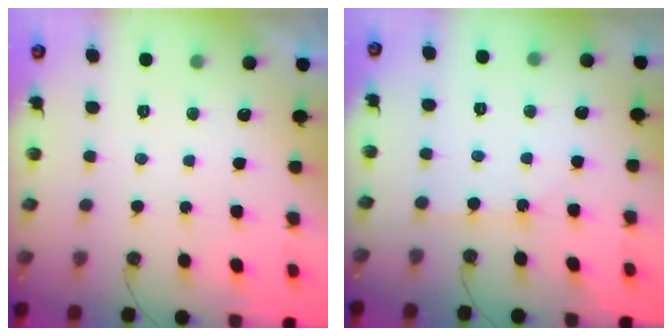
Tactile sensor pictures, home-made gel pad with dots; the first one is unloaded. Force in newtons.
{"total": 4.2, "press": 4.2, "slide": 0.5}